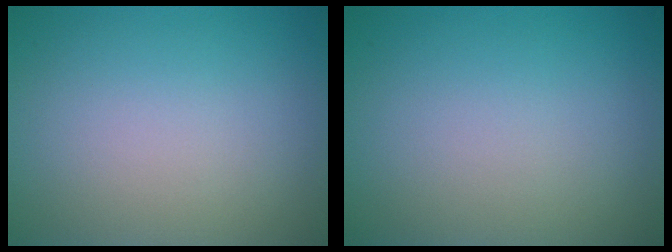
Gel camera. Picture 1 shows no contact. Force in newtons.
{"total": 0.0}